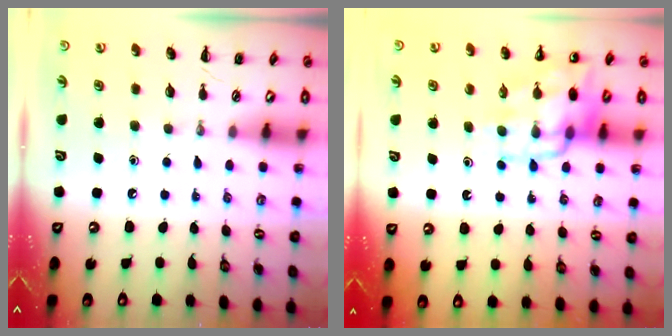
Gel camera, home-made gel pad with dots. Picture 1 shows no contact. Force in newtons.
{"total": 13.1, "press": 12.7, "slide": 2.9}